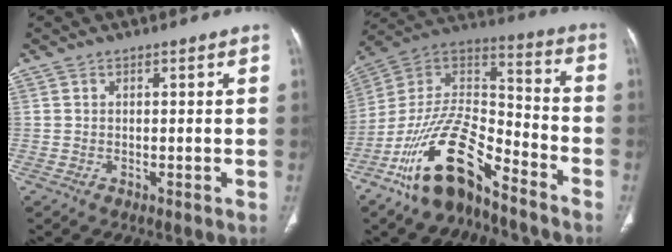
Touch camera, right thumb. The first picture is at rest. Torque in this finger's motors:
{"motor_torque": [1.52, 0.14, 1.49, -1.28, 0.53]}